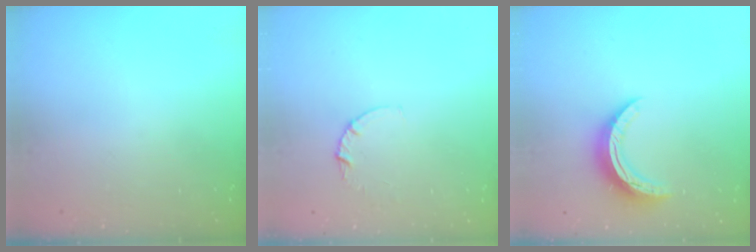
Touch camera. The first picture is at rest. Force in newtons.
{"total": 2.8, "press": 2.8, "slide": 0.3}
{"total": 9.3, "press": 9.3, "slide": 0.3}